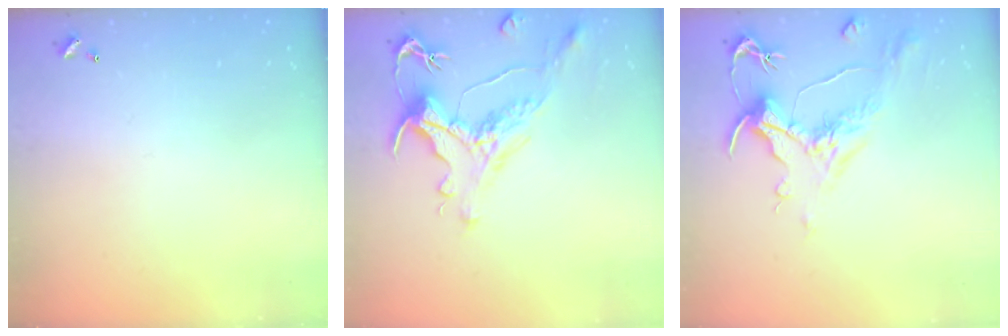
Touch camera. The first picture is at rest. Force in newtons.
{"total": 1.3, "press": 0.1, "slide": 1.3}
{"total": 1.6, "press": 0.6, "slide": 1.4}